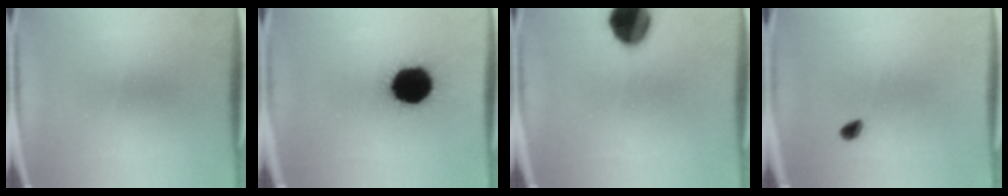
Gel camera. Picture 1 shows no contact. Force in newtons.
{"total": 19.9}
{"total": 13.5}
{"total": 1.7}